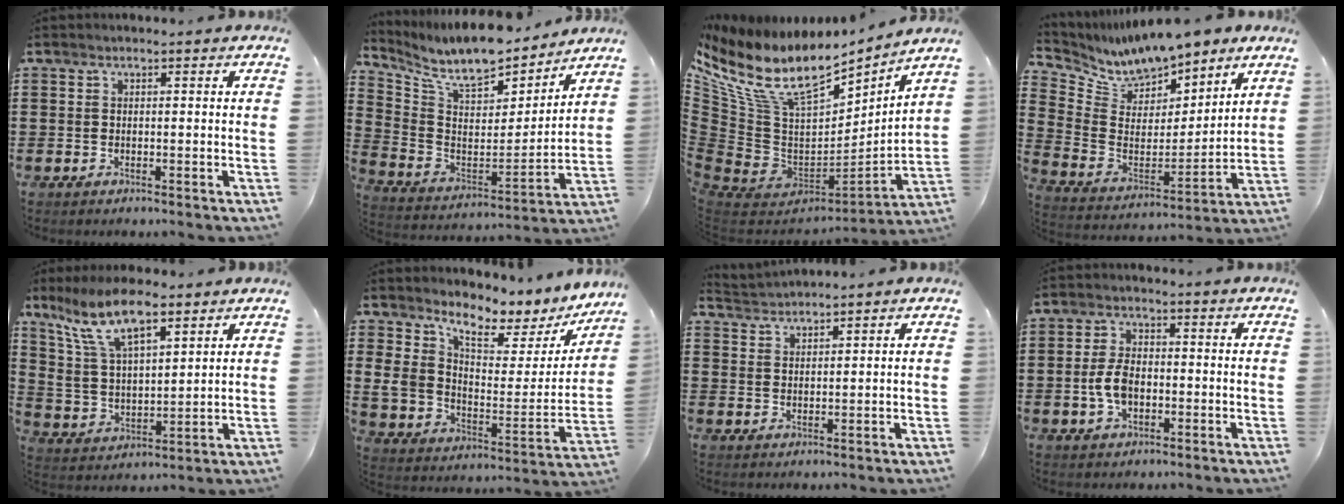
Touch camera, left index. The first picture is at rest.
{"total": 9.9, "force": [8.5, 2.9, 4.1], "torque": [-0.122, -0.059, 0.150]}
{"total": 15.2, "force": [9.4, 7.3, 9.5], "torque": [-0.225, -0.062, 0.165]}
{"total": 8.9, "force": [8.4, 2.7, 1.3], "torque": [-0.076, -0.055, 0.151]}
{"total": 11.8, "force": [7.9, 4.3, 7.6], "torque": [-0.167, -0.007, 0.146]}
{"total": 6.2, "force": [4.6, 3.2, 2.6], "torque": [-0.069, -0.039, 0.078]}
{"total": 1.9, "force": [1.9, -0.2, -0.3], "torque": [-0.001, -0.002, 0.037]}
{"total": 5.3, "force": [-0.9, 3.0, 4.2], "torque": [-0.105, -0.002, -0.024]}